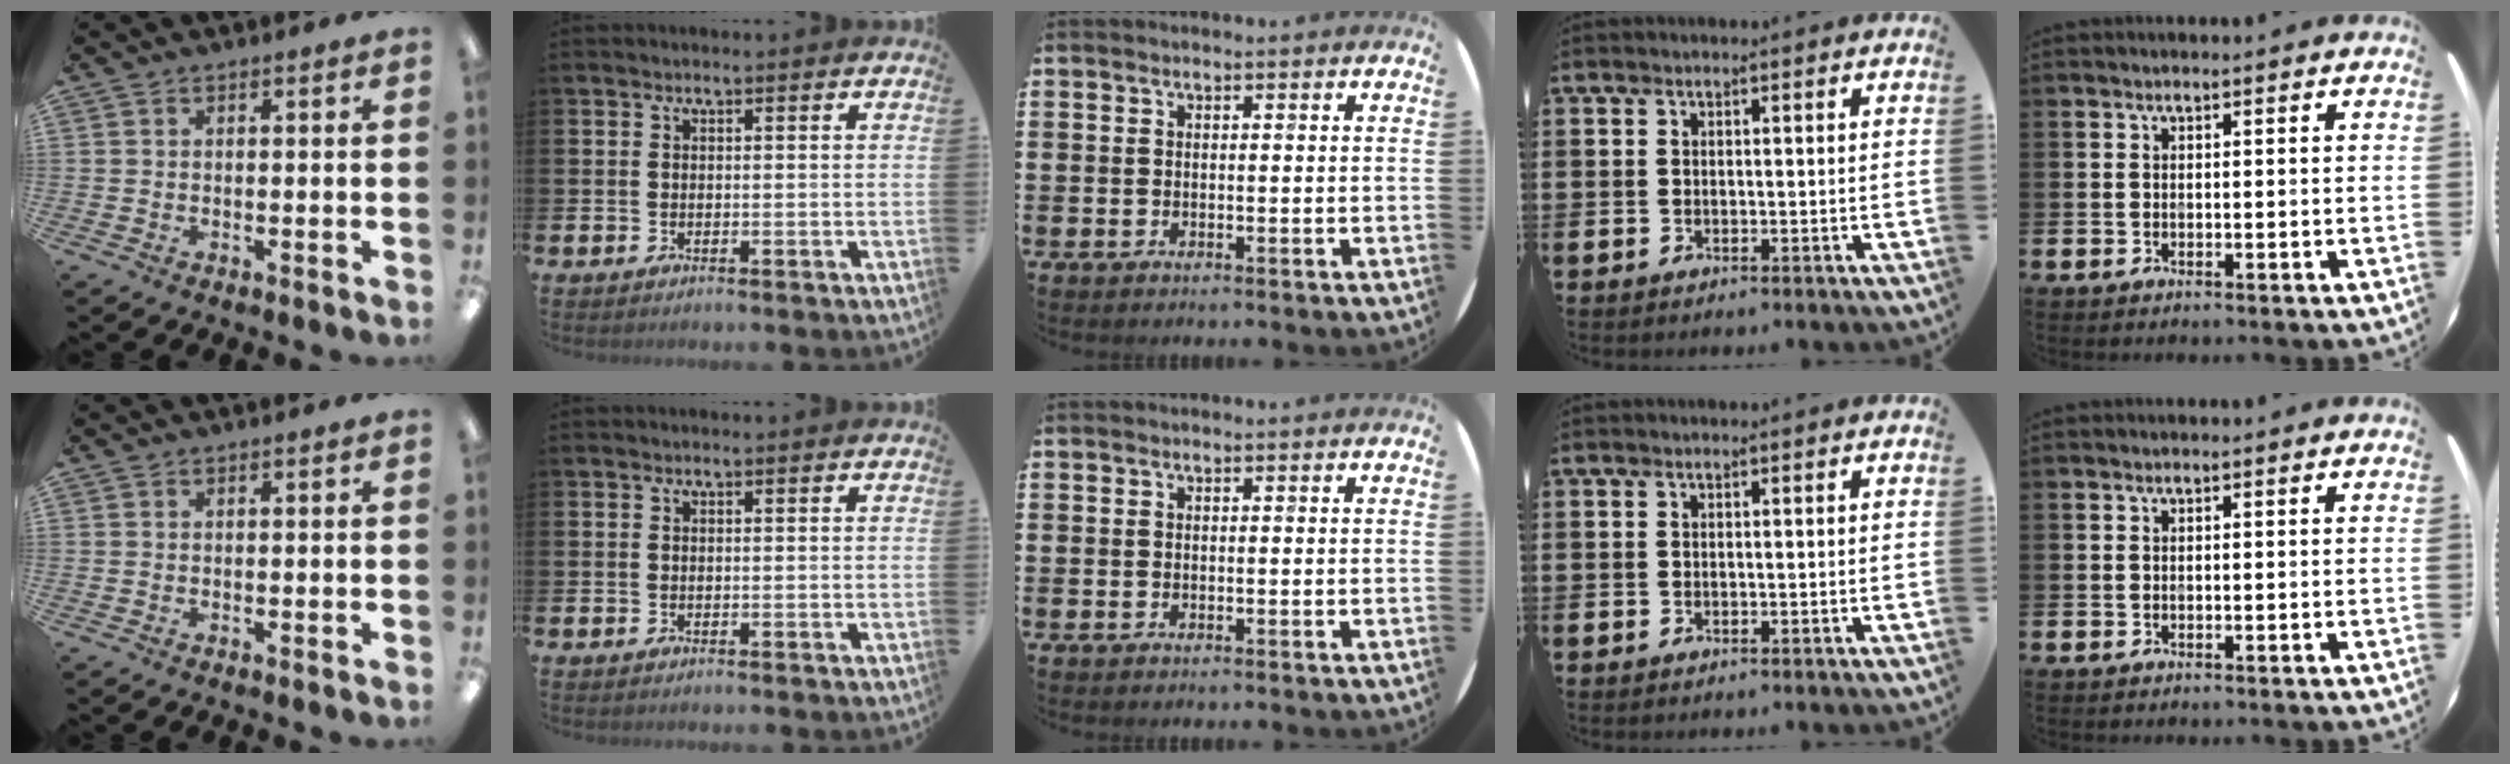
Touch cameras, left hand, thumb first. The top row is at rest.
{}